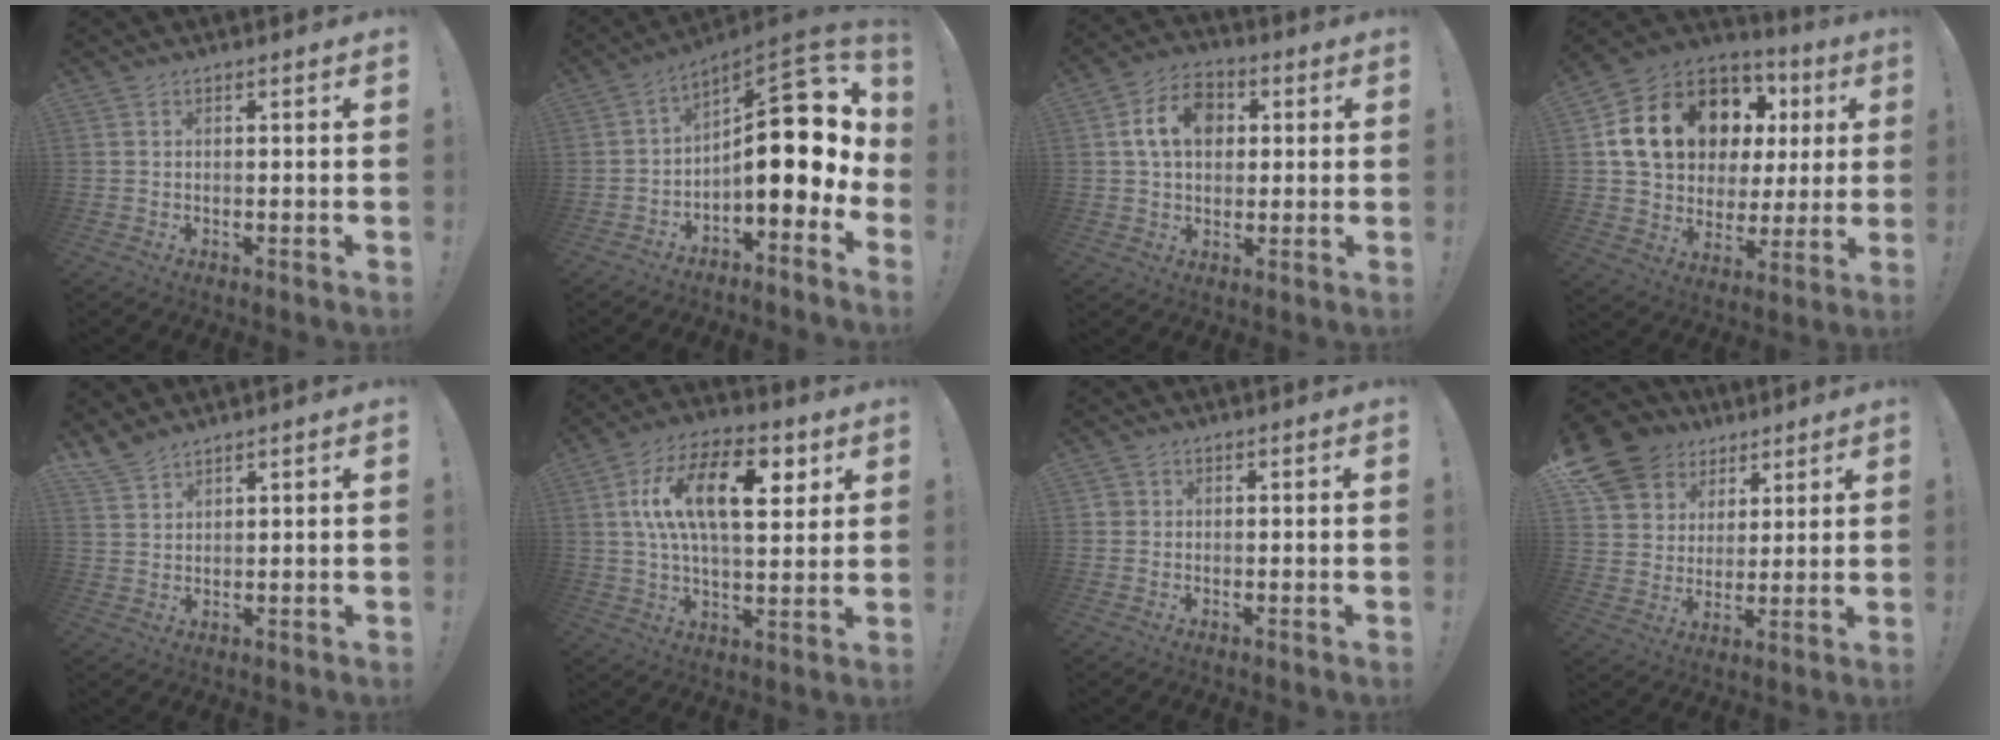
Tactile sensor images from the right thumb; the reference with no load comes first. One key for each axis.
{"total": 16.8, "fx": 1.5, "fy": 7.2, "fz": 15.1, "tx": -0.199, "ty": -0.016, "tz": 0.031}
{"total": 12.1, "fx": 3.0, "fy": 9.1, "fz": 7.5, "tx": -0.119, "ty": 0.015, "tz": 0.060}
{"total": 19.4, "fx": 8.3, "fy": 12.9, "fz": 11.9, "tx": -0.192, "ty": -0.034, "tz": 0.172}
{"total": 4.5, "fx": 4.1, "fy": 1.3, "fz": 1.5, "tx": -0.033, "ty": -0.024, "tz": 0.079}
{"total": 19.2, "fx": 5.9, "fy": 9.2, "fz": 15.7, "tx": -0.280, "ty": -0.001, "tz": 0.090}
{"total": 1.3, "fx": 0.3, "fy": 1.3, "fz": 0.3, "tx": -0.012, "ty": 0.005, "tz": 0.007}
{"total": 14.0, "fx": 7.8, "fy": 10.8, "fz": 4.3, "tx": -0.074, "ty": -0.043, "tz": 0.163}